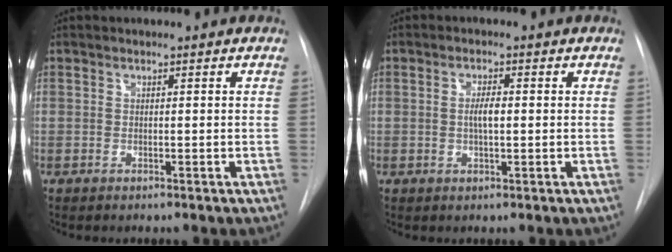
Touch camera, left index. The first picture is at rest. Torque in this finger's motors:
{"motor_torque": [0.44, -0.01, 0.05, 0.03]}